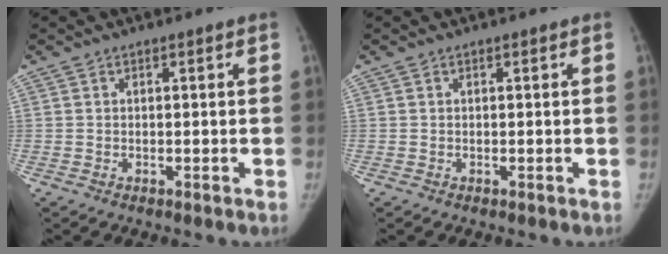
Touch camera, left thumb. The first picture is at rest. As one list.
[{"total": 0.0}]